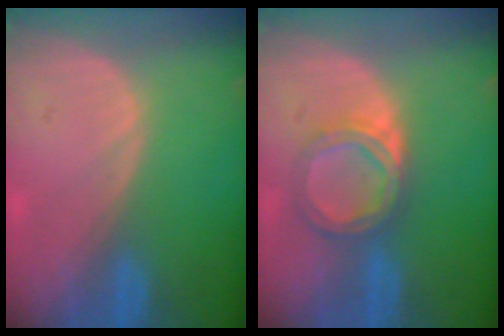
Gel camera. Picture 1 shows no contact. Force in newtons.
{"total": 5.1, "press": 5.0, "slide": 0.7}